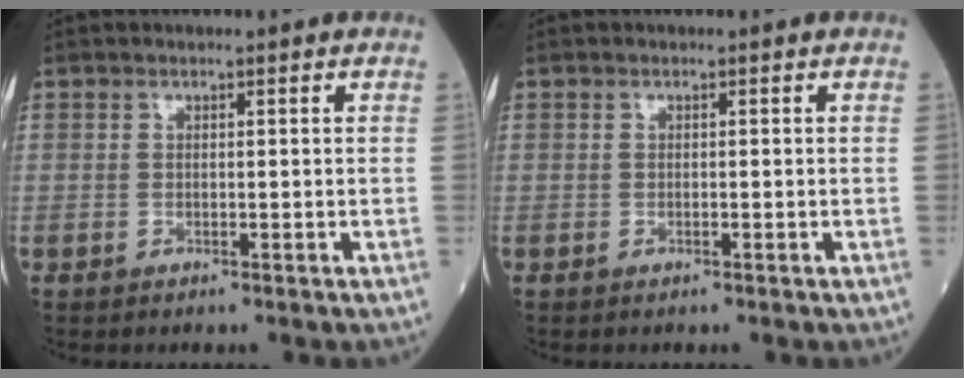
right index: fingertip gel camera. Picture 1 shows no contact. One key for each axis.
{"total": 0.0}